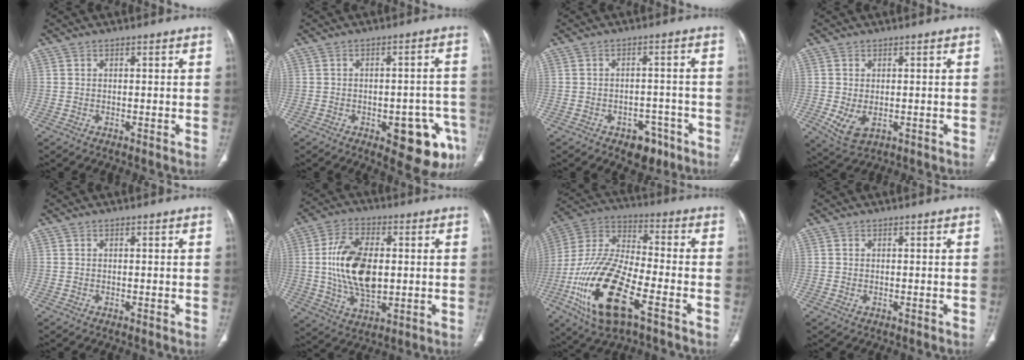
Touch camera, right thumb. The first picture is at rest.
{"total": 12.6, "force": [-5.4, 5.4, 10.0], "torque": [-0.089, 0.028, -0.057]}
{"total": 6.1, "force": [-3.7, 4.0, 2.8], "torque": [-0.012, 0.029, -0.046]}
{"total": 5.1, "force": [-1.0, 3.2, 3.9], "torque": [-0.080, -0.010, -0.003]}
{"total": 0.0}
{"total": 15.6, "force": [0.8, 8.7, 12.9], "torque": [-0.236, -0.001, 0.019]}
{"total": 22.0, "force": [-8.8, 8.8, 18.2], "torque": [-0.379, 0.024, -0.159]}
{"total": 0.5, "force": [-0.1, 0.3, 0.4], "torque": [-0.011, 0.000, 0.002]}